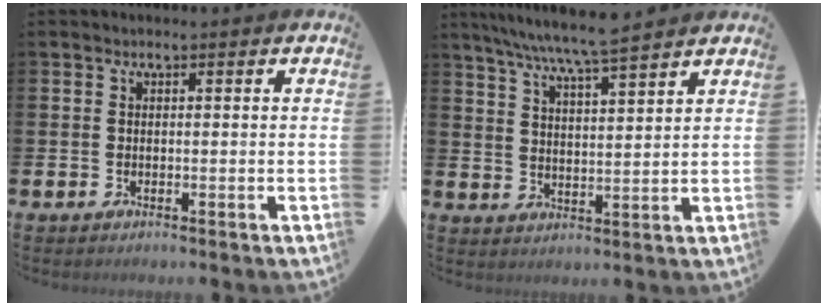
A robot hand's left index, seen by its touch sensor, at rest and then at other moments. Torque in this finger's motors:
{"motor_torque": [0.96, -1.18, 0.66, 0.21]}